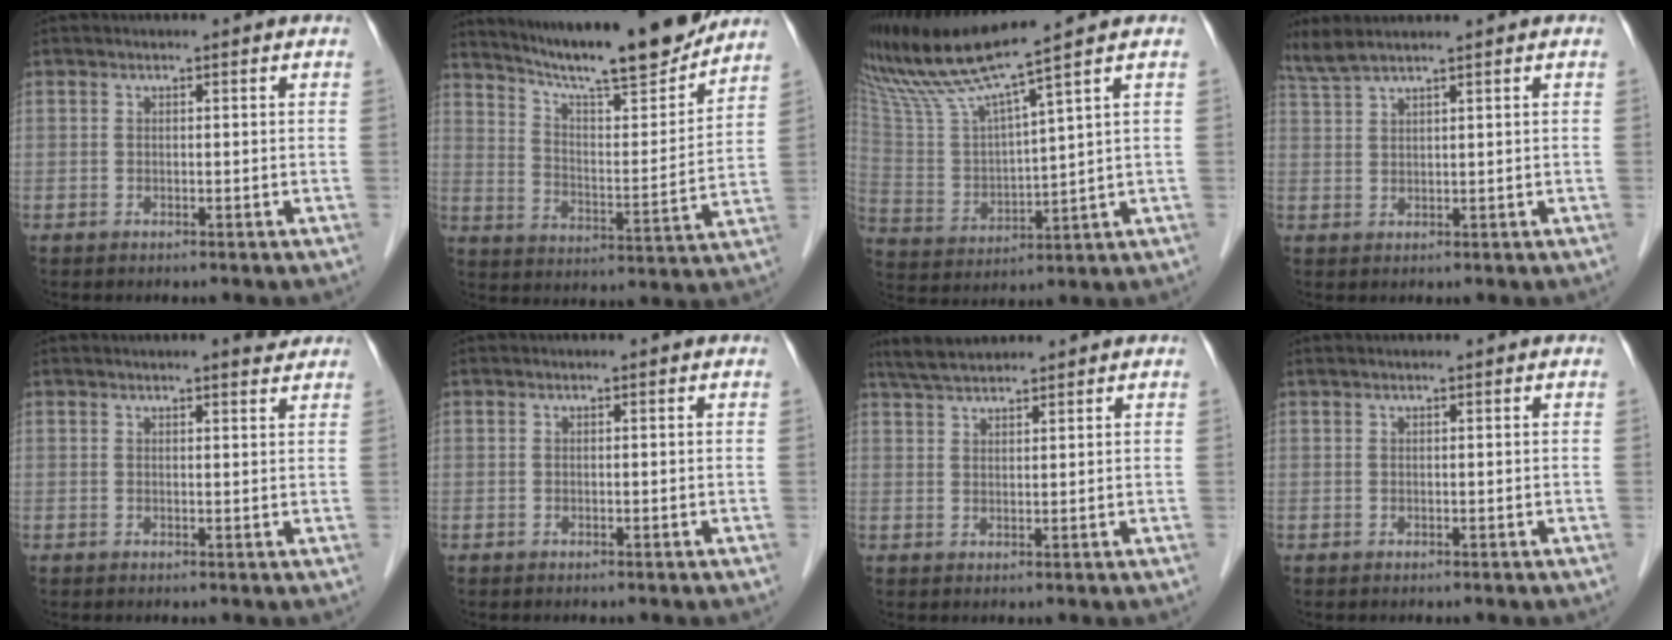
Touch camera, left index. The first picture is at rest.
{"total": 17.8, "force": [15.7, 0.4, 8.3], "torque": [-0.137, -0.006, 0.250]}
{"total": 12.1, "force": [10.0, -2.1, 6.5], "torque": [-0.140, -0.001, 0.200]}
{"total": 3.7, "force": [3.2, -0.7, 1.8], "torque": [-0.049, 0.014, 0.072]}
{"total": 3.1, "force": [2.8, 0.4, 1.3], "torque": [-0.019, 0.002, 0.031]}
{"total": 0.0}
{"total": 4.9, "force": [4.5, 0.7, 1.8], "torque": [-0.043, 0.019, 0.089]}
{"total": 0.0}